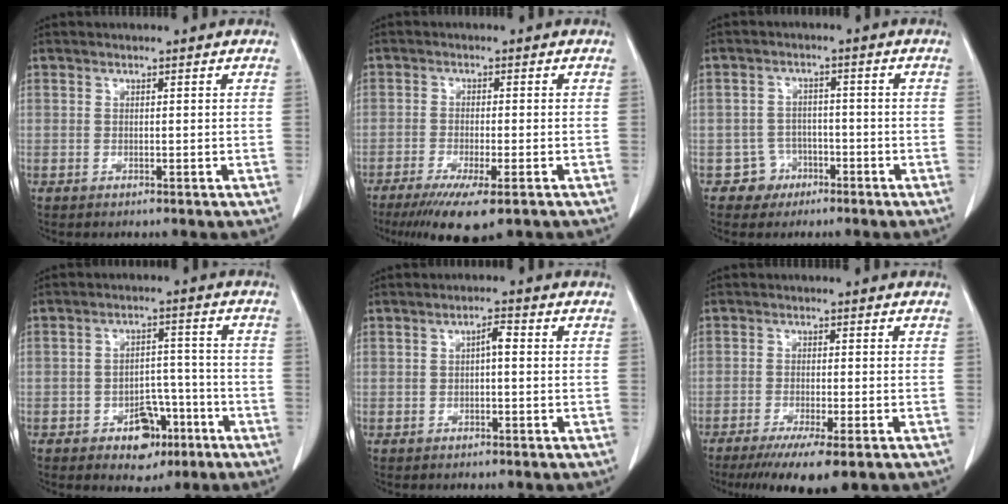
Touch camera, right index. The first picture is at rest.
{"total": 8.7, "force": [-5.7, 0.9, 6.4], "torque": [-0.103, -0.024, -0.088]}
{"total": 3.9, "force": [-2.0, 3.3, -0.5], "torque": [0.017, 0.015, -0.031]}
{"total": 7.2, "force": [-3.9, 4.3, 4.2], "torque": [-0.055, 0.018, -0.054]}
{"total": 2.0, "force": [0.0, 0.4, 1.9], "torque": [-0.033, 0.005, -0.001]}
{"total": 8.6, "force": [-5.8, 0.7, 6.4], "torque": [-0.098, -0.022, -0.087]}